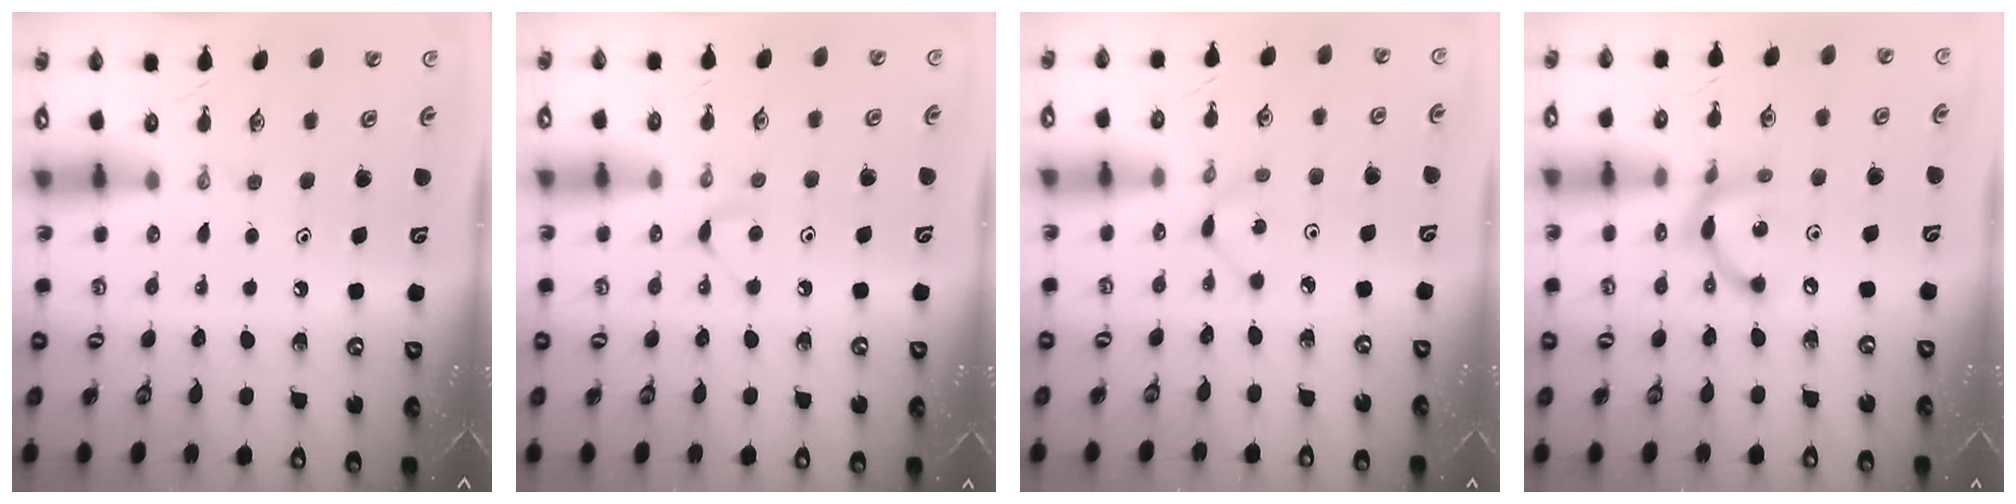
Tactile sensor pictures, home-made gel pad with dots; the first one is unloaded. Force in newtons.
{"total": 3.2, "press": 3.2, "slide": 0.5}
{"total": 1.1, "press": 1.1, "slide": 0.1}
{"total": 10.8, "press": 10.8, "slide": 0.8}